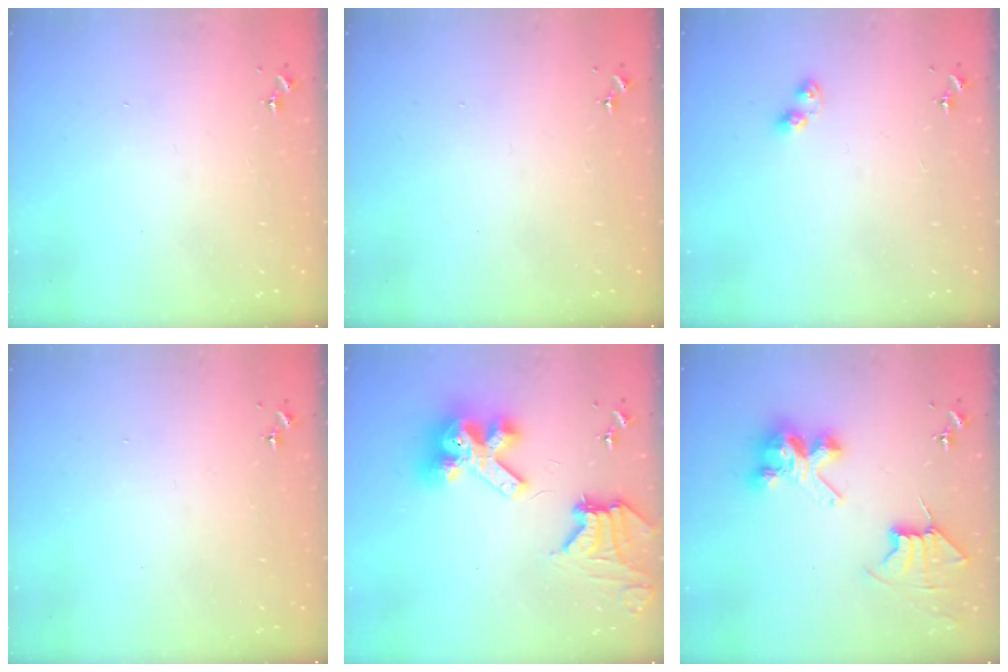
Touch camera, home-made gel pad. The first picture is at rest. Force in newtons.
{"total": 0.0}
{"total": 4.2, "press": 4.2, "slide": 0.5}
{"total": 0.0}
{"total": 17.8, "press": 17.6, "slide": 2.2}
{"total": 9.4, "press": 9.4, "slide": 0.7}